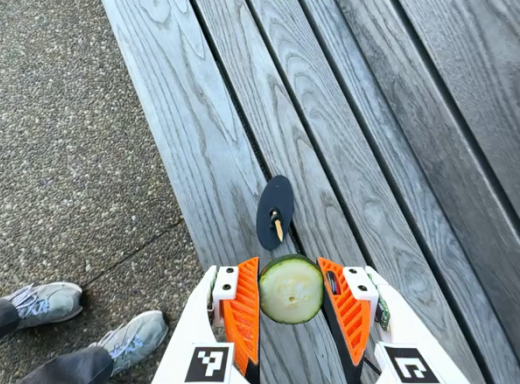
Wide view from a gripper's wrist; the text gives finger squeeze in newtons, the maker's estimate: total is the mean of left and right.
{"total": 11.1, "left": 11.3, "right": 10.8}